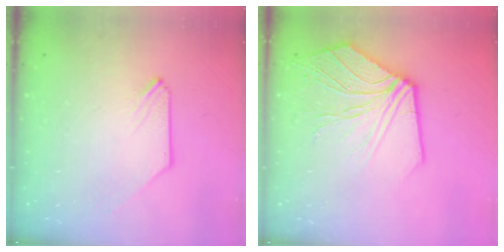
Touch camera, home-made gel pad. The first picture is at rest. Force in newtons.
{"total": 10.3, "press": 10.2, "slide": 1.4}